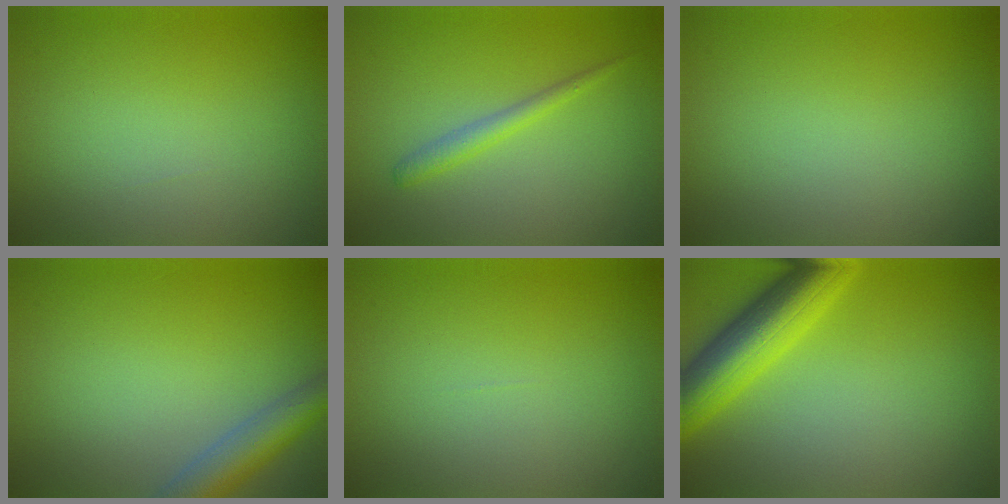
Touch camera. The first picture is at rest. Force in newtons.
{"total": 1.5, "press": 1.5, "slide": 0.2}
{"total": 0.0}
{"total": 4.4, "press": 4.4, "slide": 0.2}
{"total": 0.0}
{"total": 7.2, "press": 7.2, "slide": 0.2}